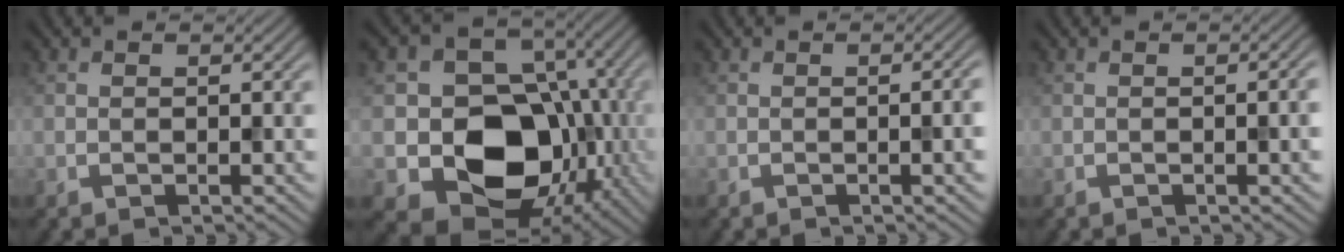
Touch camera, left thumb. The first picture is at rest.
{"total": 15.3, "force": [-3.1, 12.0, 8.9], "torque": [-0.144, -0.029, -0.061]}
{"total": 4.6, "force": [-0.5, 1.4, 4.3], "torque": [-0.054, -0.003, -0.004]}
{"total": 3.8, "force": [-0.3, 1.0, 3.6], "torque": [-0.046, 0.002, -0.004]}